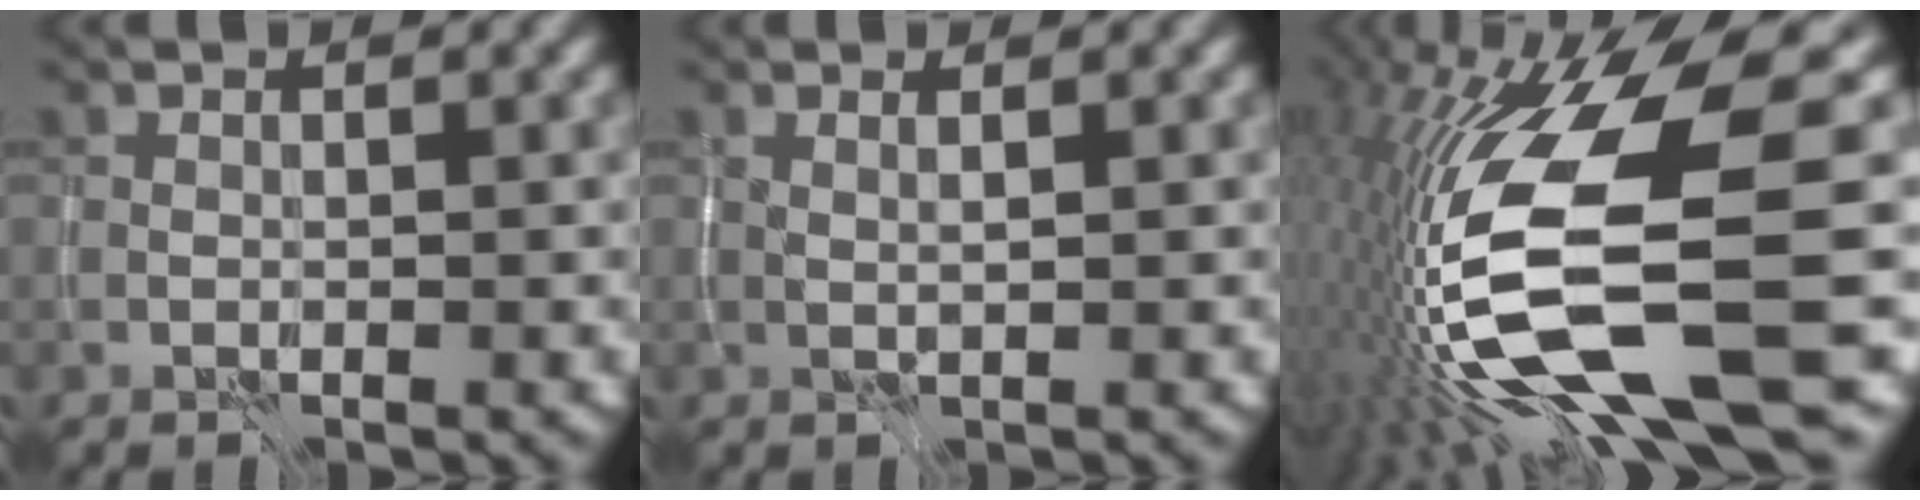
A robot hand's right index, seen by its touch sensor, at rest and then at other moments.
{"total": 0.9, "force": [0.5, 0.0, 0.8], "torque": [-0.014, -0.003, 0.008]}
{"total": 16.0, "force": [-4.0, 4.1, 14.9], "torque": [-0.307, -0.009, -0.059]}